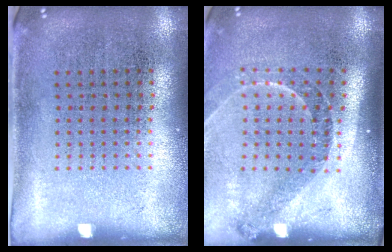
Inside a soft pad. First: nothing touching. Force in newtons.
{"total": 1.4, "press": 1.3, "slide": 0.7}